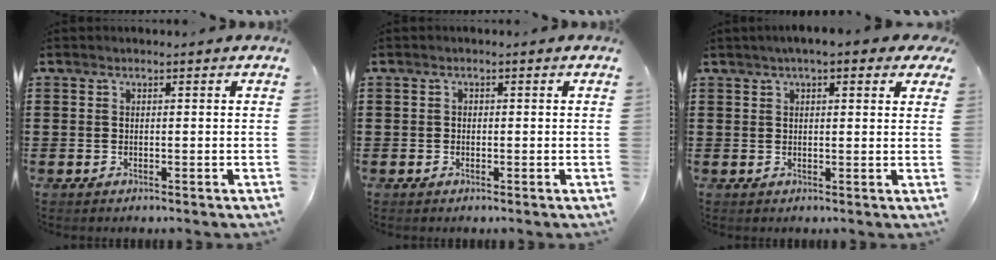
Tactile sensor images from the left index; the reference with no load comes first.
{"total": 0.7, "force": [-0.2, 0.6, 0.3], "torque": [-0.008, 0.002, -0.004]}
{"total": 3.5, "force": [2.2, 0.6, 2.7], "torque": [-0.057, 0.007, 0.038]}